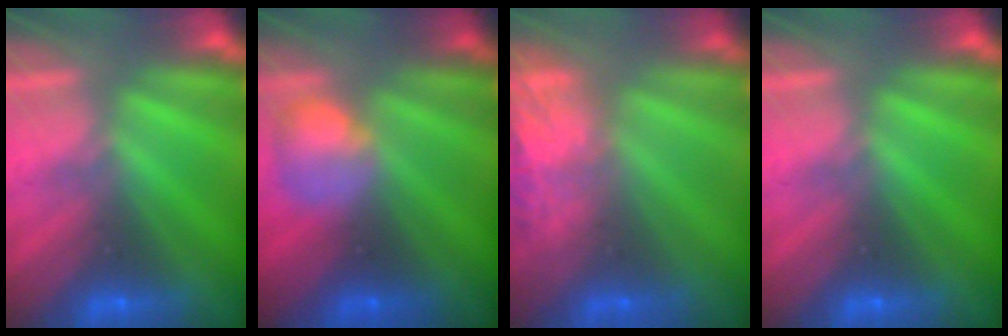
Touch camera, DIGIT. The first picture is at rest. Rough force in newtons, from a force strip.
{"total": 2.4}
{"total": 7.3}
{"total": 0.0}